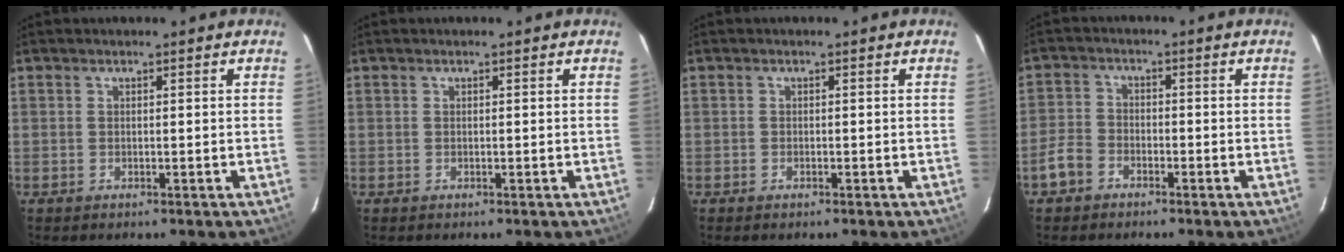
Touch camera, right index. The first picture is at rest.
{"total": 0.0}
{"total": 0.7, "force": [-0.6, 0.4, 0.2], "torque": [-0.004, -0.002, -0.013]}
{"total": 4.6, "force": [-2.9, 3.2, 1.5], "torque": [-0.038, 0.010, -0.056]}